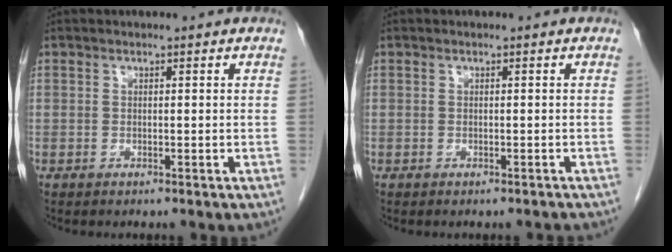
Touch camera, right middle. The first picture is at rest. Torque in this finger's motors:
{"motor_torque": [0.23, -0.14, -0.08, -0.01]}